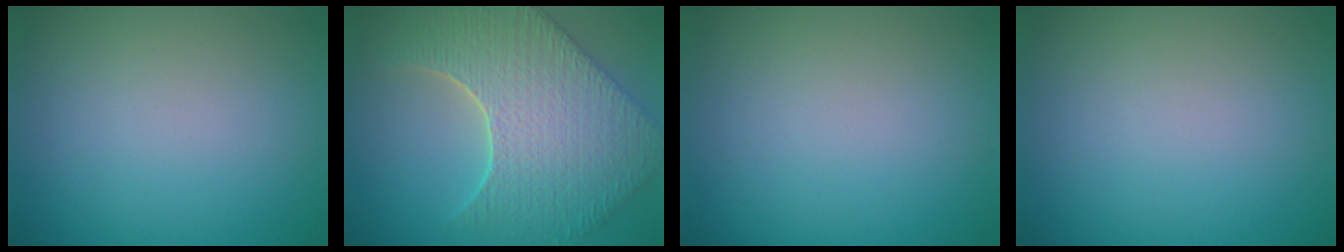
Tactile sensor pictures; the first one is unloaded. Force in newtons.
{"total": 9.7, "press": 7.1, "slide": 6.6}
{"total": 0.0}
{"total": 0.0}